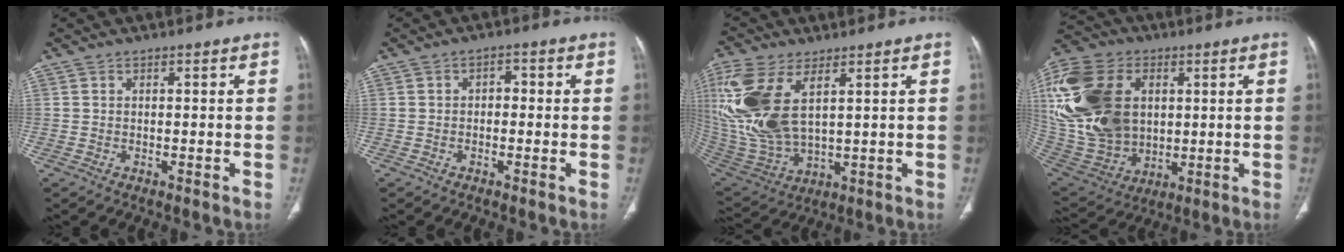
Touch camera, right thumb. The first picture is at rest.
{"total": 2.0, "force": [-0.3, 1.4, 1.4], "torque": [-0.007, 0.010, -0.013]}
{"total": 19.3, "force": [5.7, 9.6, 15.7], "torque": [-0.366, -0.023, 0.123]}
{"total": 29.2, "force": [5.7, 20.3, 20.2], "torque": [-0.448, 0.011, 0.124]}